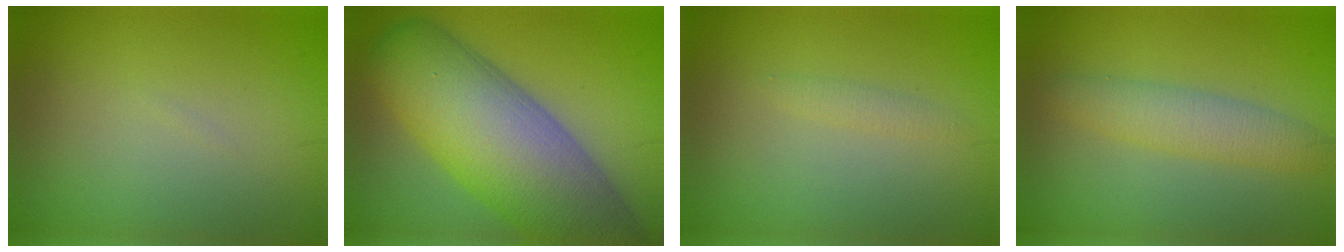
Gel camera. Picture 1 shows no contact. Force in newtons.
{"total": 13.9, "press": 13.9, "slide": 0.7}
{"total": 0.9, "press": 0.9, "slide": 0.1}
{"total": 3.3, "press": 3.3, "slide": 0.1}